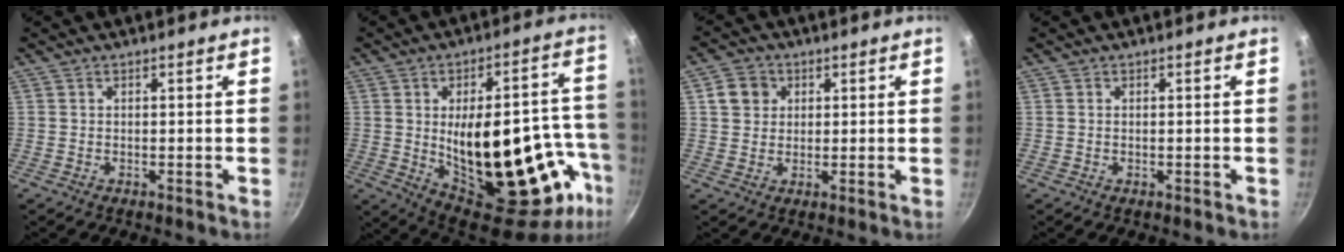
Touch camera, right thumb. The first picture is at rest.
{"total": 30.1, "force": [-5.8, 13.9, 26.0], "torque": [-0.314, 0.010, -0.051]}
{"total": 5.0, "force": [1.5, 4.4, 1.8], "torque": [-0.007, 0.006, 0.023]}
{"total": 0.0}